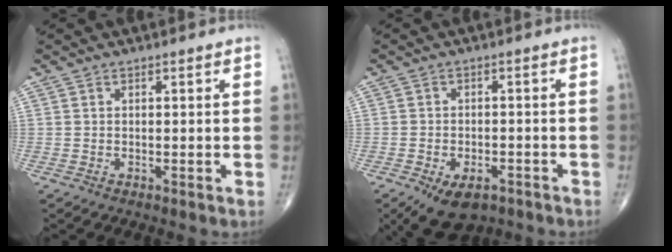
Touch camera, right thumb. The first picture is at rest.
{"total": 8.7, "force": [-5.3, 4.9, 4.9], "torque": [-0.067, 0.015, -0.076]}